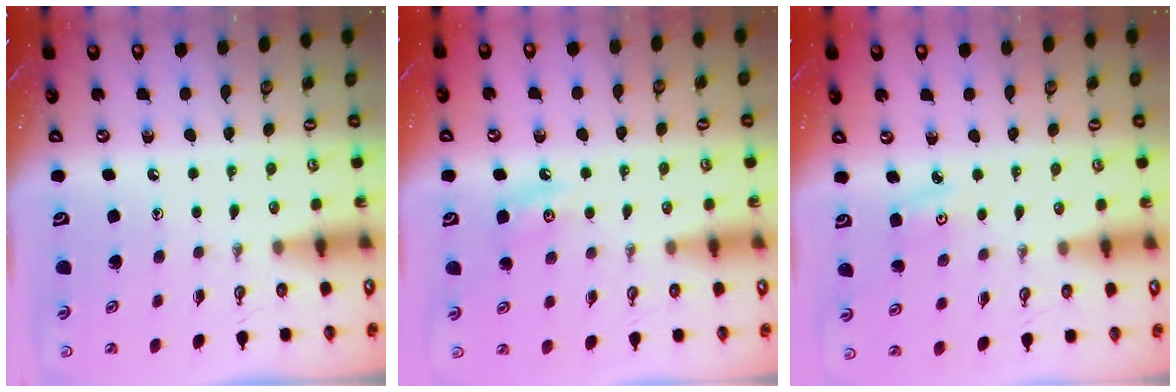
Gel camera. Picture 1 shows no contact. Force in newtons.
{"total": 4.0, "press": 3.9, "slide": 0.4}
{"total": 3.0, "press": 2.9, "slide": 0.4}